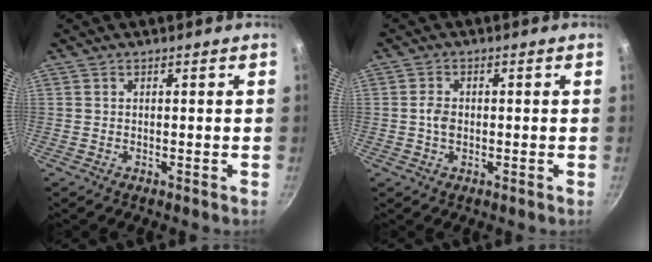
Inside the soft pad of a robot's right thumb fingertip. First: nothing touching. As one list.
[{"total": 2.9, "force": [-0.2, 2.0, 2.0], "torque": [-0.035, 0.006, -0.007]}]